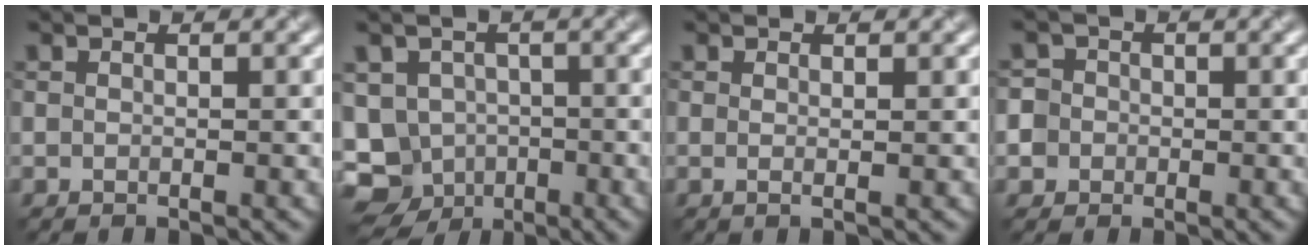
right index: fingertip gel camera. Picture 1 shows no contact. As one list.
[{"total": 8.1, "force": [-3.7, 6.6, 2.6], "torque": [-0.035, -0.007, -0.058]}, {"total": 0.7, "force": [0.0, 0.2, 0.7], "torque": [-0.008, -0.001, -0.001]}, {"total": 3.6, "force": [-0.6, 3.5, 0.8], "torque": [-0.005, 0.036, -0.024]}]